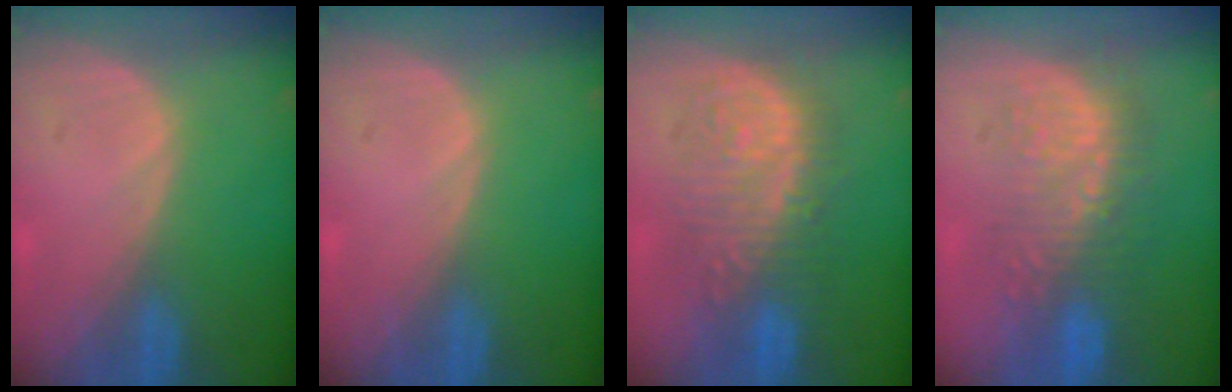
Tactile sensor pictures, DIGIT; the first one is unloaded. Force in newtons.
{"total": 0.0}
{"total": 9.2, "press": 9.2, "slide": 0.0}
{"total": 8.9, "press": 8.7, "slide": 2.0}